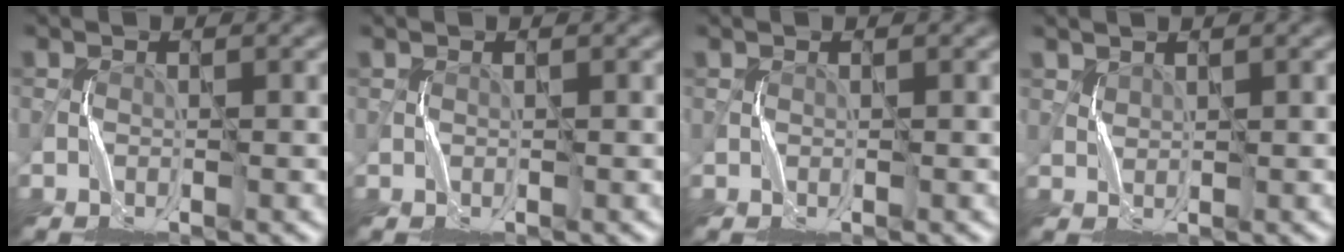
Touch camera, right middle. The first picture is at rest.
{"total": 0.0}
{"total": 0.0}
{"total": 1.0, "force": [1.0, 0.1, -0.3], "torque": [0.003, -0.001, 0.024]}